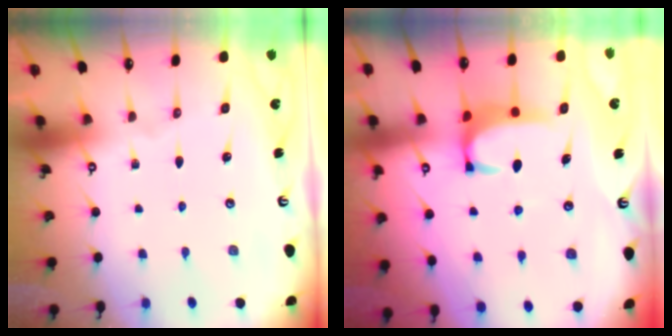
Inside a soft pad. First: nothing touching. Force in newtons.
{"total": 2.6, "press": 2.5, "slide": 0.7}